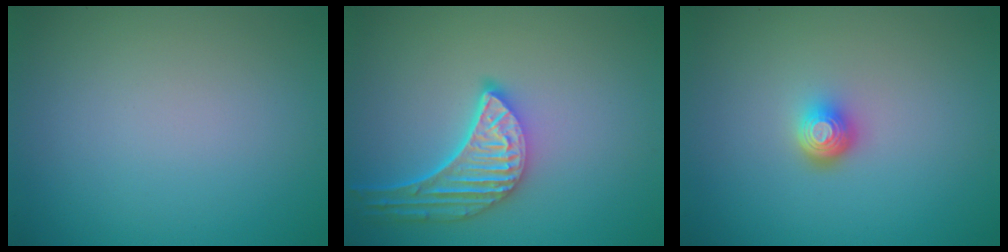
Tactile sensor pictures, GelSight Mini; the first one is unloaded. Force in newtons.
{"total": 5.2, "press": 4.2, "slide": 3.2}
{"total": 2.2, "press": 1.4, "slide": 1.6}